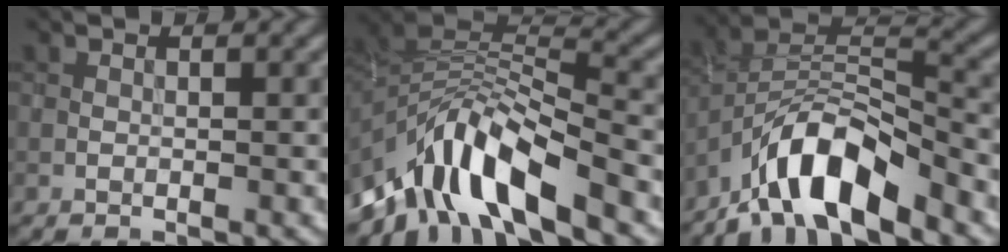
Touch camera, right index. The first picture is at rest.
{"total": 9.1, "force": [-5.1, 3.1, 6.8], "torque": [-0.111, 0.012, -0.102]}
{"total": 8.9, "force": [-6.3, 2.7, 5.7], "torque": [-0.091, 0.006, -0.121]}